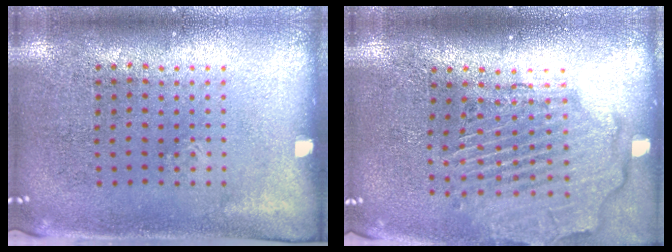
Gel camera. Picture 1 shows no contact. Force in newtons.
{"total": 2.6, "press": 2.2, "slide": 1.4}